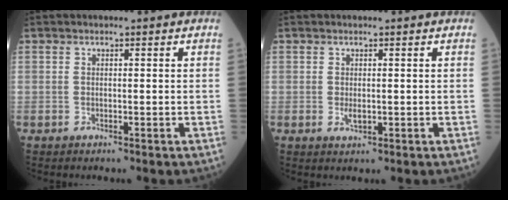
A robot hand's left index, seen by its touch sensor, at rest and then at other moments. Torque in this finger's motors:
{"motor_torque": [0.34, 0.41, 0.18, -0.02]}